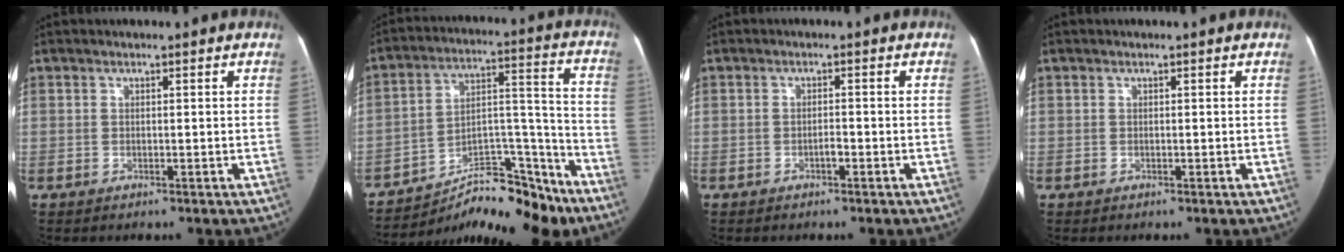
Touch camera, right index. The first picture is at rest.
{"total": 17.6, "force": [-14.6, 5.4, 8.2], "torque": [-0.119, 0.053, -0.226]}
{"total": 1.3, "force": [-0.7, 0.4, 1.0], "torque": [-0.016, 0.003, -0.012]}
{"total": 0.0}